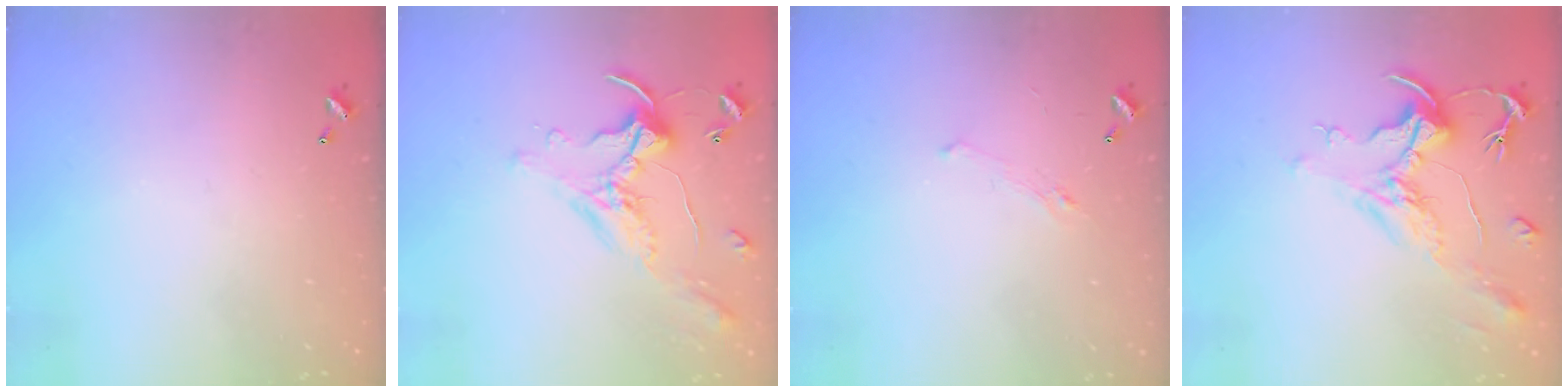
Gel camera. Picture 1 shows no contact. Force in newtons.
{"total": 0.0}
{"total": 0.8, "press": 0.1, "slide": 0.8}
{"total": 2.1, "press": 1.7, "slide": 1.3}